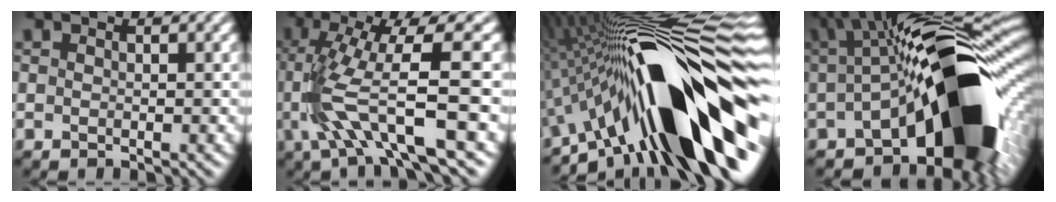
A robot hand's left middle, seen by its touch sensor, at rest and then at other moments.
{"total": 8.3, "force": [-1.4, 1.8, 8.0], "torque": [-0.152, 0.006, -0.028]}
{"total": 17.6, "force": [-3.0, 5.5, 16.4], "torque": [-0.236, 0.025, -0.069]}
{"total": 17.3, "force": [-3.1, 8.0, 15.0], "torque": [-0.174, 0.019, -0.056]}